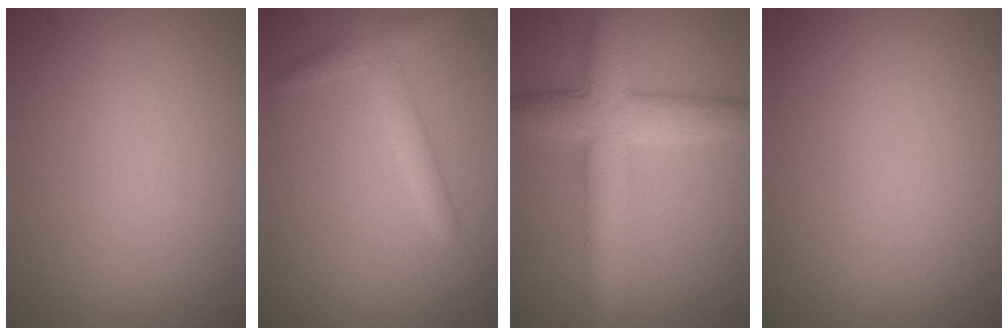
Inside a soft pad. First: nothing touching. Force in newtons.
{"total": 2.1, "press": 2.1, "slide": 0.1}
{"total": 6.1, "press": 6.1, "slide": 0.1}
{"total": 0.0}